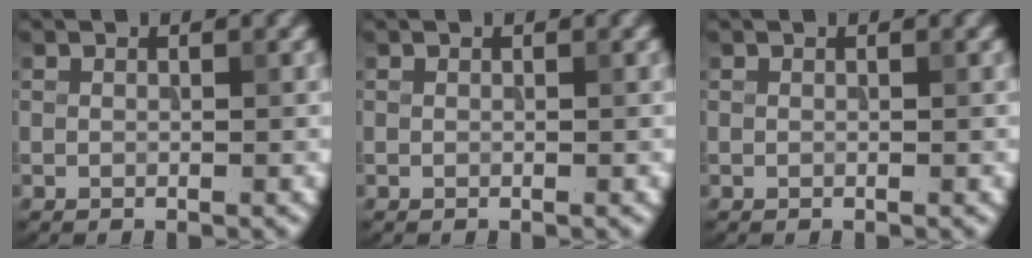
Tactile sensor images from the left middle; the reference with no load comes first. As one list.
[{"total": 0.0}, {"total": 0.0}]